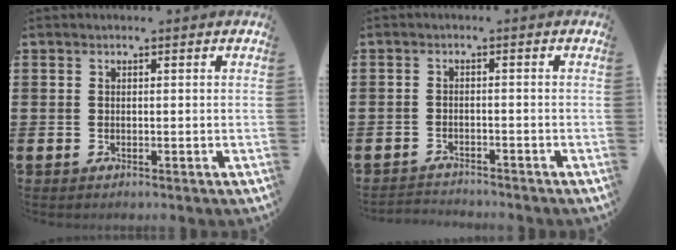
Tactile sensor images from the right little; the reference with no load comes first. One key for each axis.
{"total": 1.6, "fx": -1.6, "fy": 0.0, "fz": -0.2, "tx": -0.001, "ty": 0.003, "tz": -0.036}